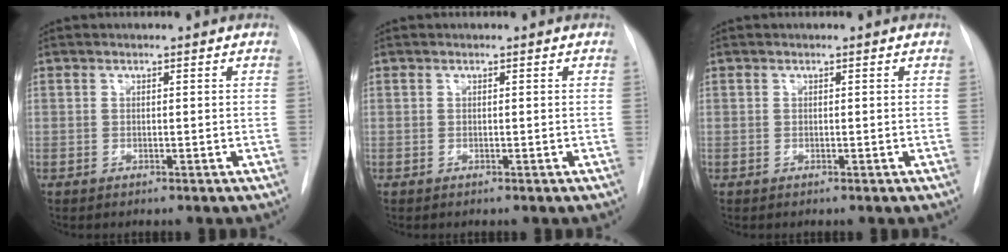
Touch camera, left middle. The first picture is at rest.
{"total": 0.0}
{"total": 0.0}